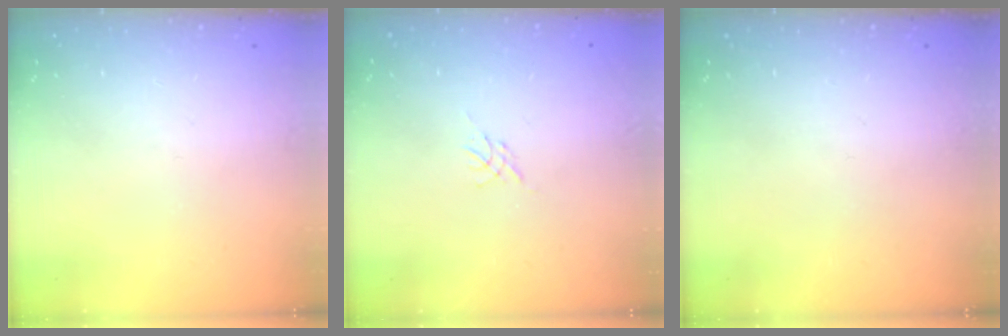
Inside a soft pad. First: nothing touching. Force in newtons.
{"total": 0.0}
{"total": 0.0}